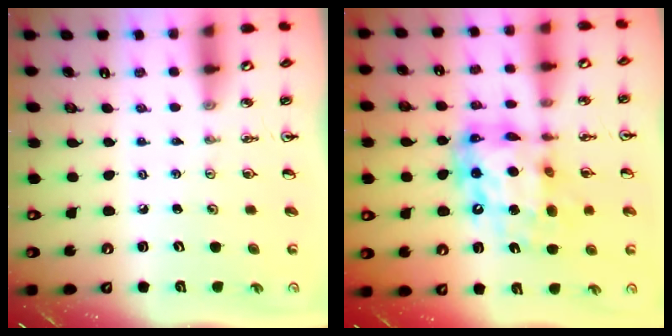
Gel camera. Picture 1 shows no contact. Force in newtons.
{"total": 16.2, "press": 16.2, "slide": 1.6}